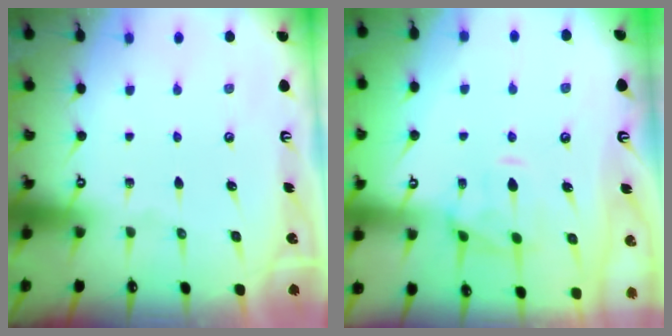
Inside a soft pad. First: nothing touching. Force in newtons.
{"total": 3.6, "press": 3.3, "slide": 1.3}